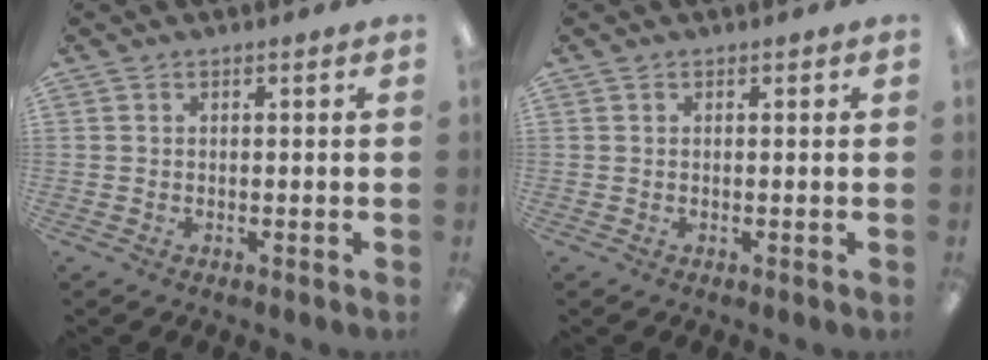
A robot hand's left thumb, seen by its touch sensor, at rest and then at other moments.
{"total": 0.0}